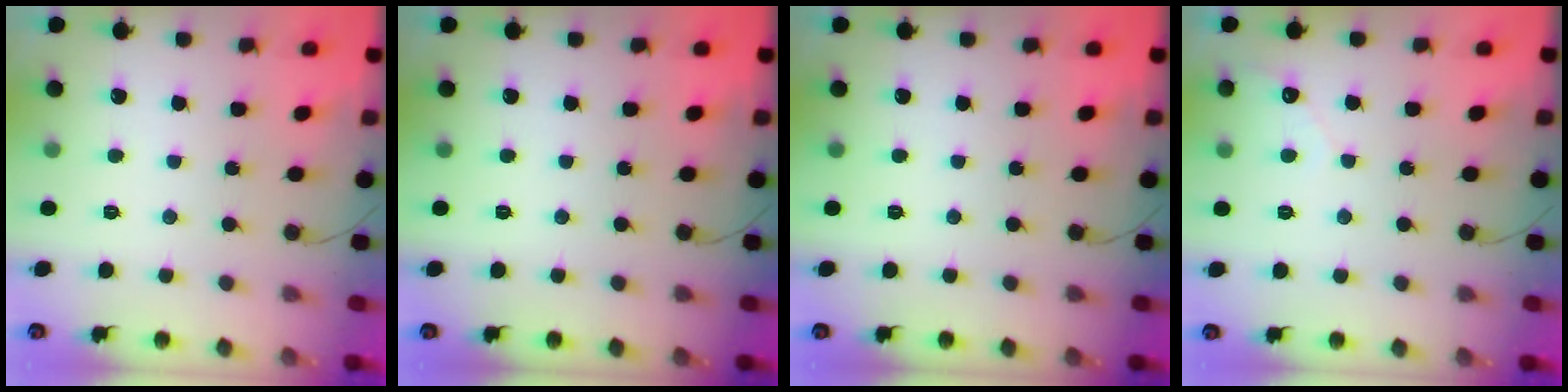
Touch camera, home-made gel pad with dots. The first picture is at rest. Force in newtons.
{"total": 0.0}
{"total": 0.0}
{"total": 2.2, "press": 2.2, "slide": 0.2}